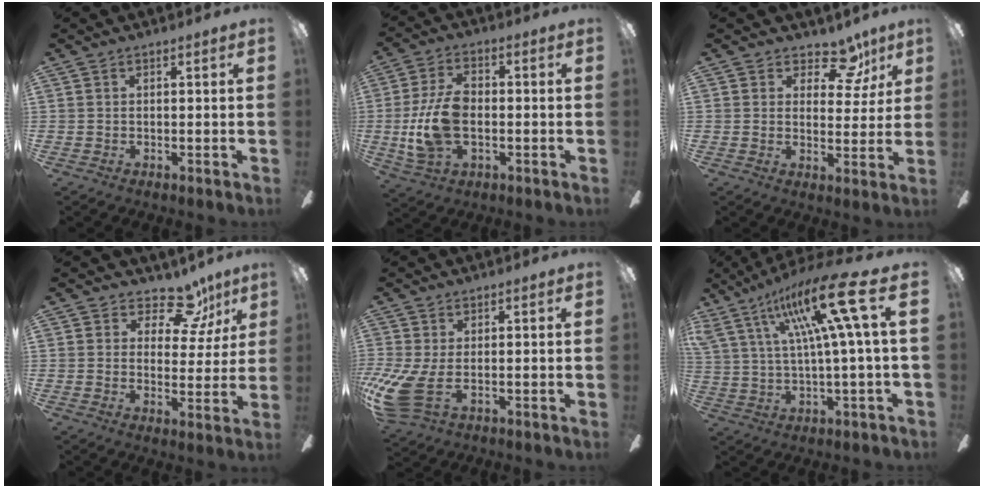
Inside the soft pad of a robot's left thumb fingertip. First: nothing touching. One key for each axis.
{"total": 13.0, "fx": -1.4, "fy": 7.5, "fz": 10.6, "tx": -0.232, "ty": 0.000, "tz": -0.024}
{"total": 9.3, "fx": 6.2, "fy": 5.6, "fz": 4.2, "tx": -0.048, "ty": -0.032, "tz": 0.109}
{"total": 10.9, "fx": 7.5, "fy": 6.2, "fz": 4.9, "tx": -0.069, "ty": -0.042, "tz": 0.134}
{"total": 9.9, "fx": -2.4, "fy": 4.1, "fz": 8.6, "tx": -0.194, "ty": -0.017, "tz": -0.040}
{"total": 20.8, "fx": 8.5, "fy": 4.7, "fz": 18.4, "tx": -0.322, "ty": -0.035, "tz": 0.123}